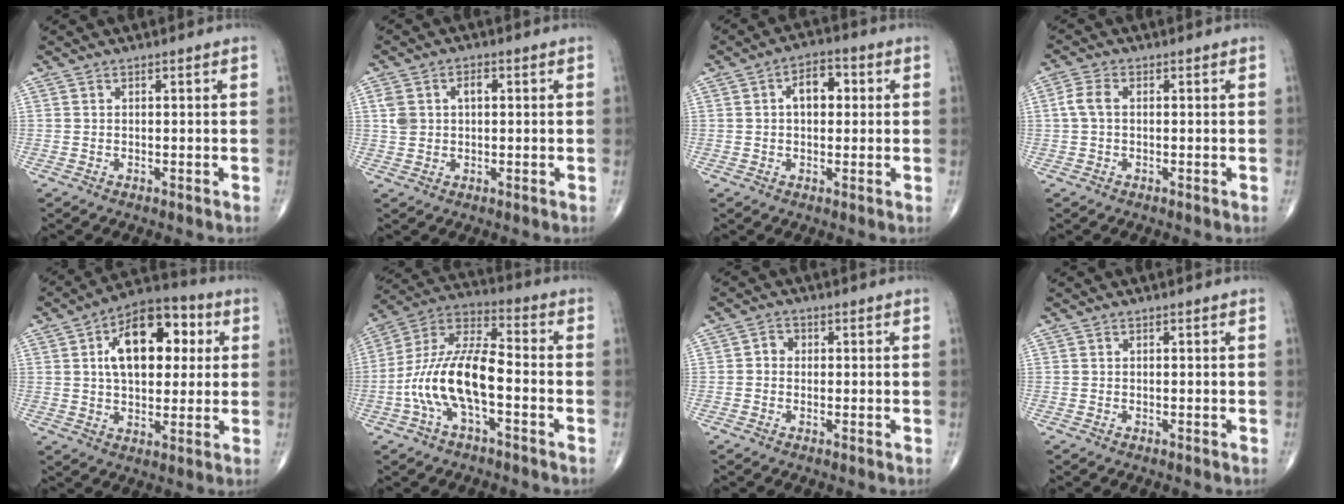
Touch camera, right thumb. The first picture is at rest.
{"total": 5.0, "force": [1.1, 3.4, 3.5], "torque": [-0.062, 0.012, 0.021]}
{"total": 6.4, "force": [1.1, 3.9, 5.0], "torque": [-0.062, 0.015, 0.009]}
{"total": 3.4, "force": [0.2, 2.1, 2.7], "torque": [-0.062, 0.008, 0.000]}
{"total": 16.9, "force": [4.0, 9.7, 13.2], "torque": [-0.173, 0.014, 0.059]}
{"total": 15.2, "force": [-4.0, 6.2, 13.3], "torque": [-0.268, 0.048, -0.080]}
{"total": 2.1, "force": [0.0, 1.9, 1.0], "torque": [-0.002, 0.007, -0.007]}
{"total": 0.0}